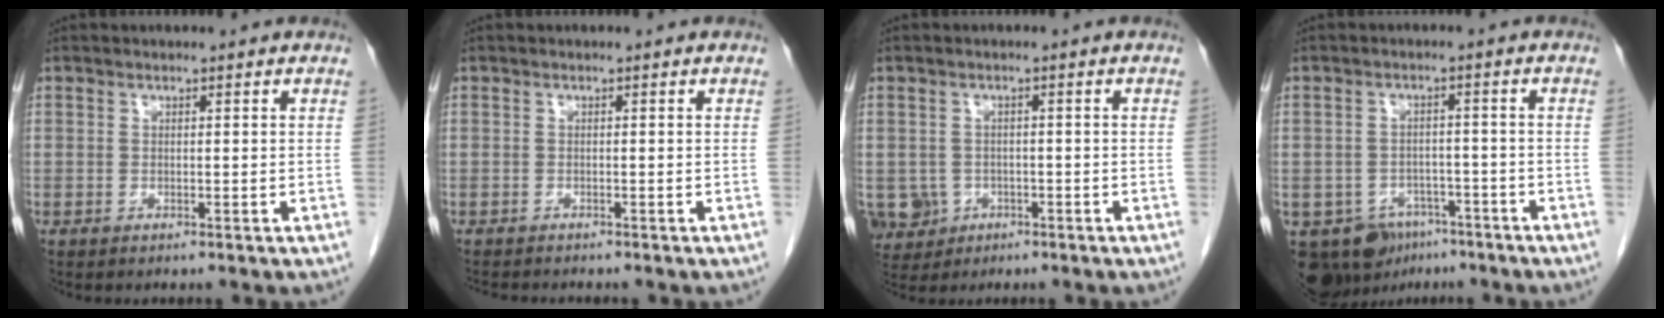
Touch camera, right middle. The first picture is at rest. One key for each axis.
{"total": 3.1, "fx": -2.9, "fy": 0.5, "fz": 1.1, "tx": -0.014, "ty": -0.007, "tz": -0.042}
{"total": 5.8, "fx": -2.3, "fy": 5.2, "fz": 1.3, "tx": -0.034, "ty": 0.001, "tz": -0.029}
{"total": 10.0, "fx": -6.5, "fy": 6.9, "fz": 3.4, "tx": -0.064, "ty": 0.002, "tz": -0.090}